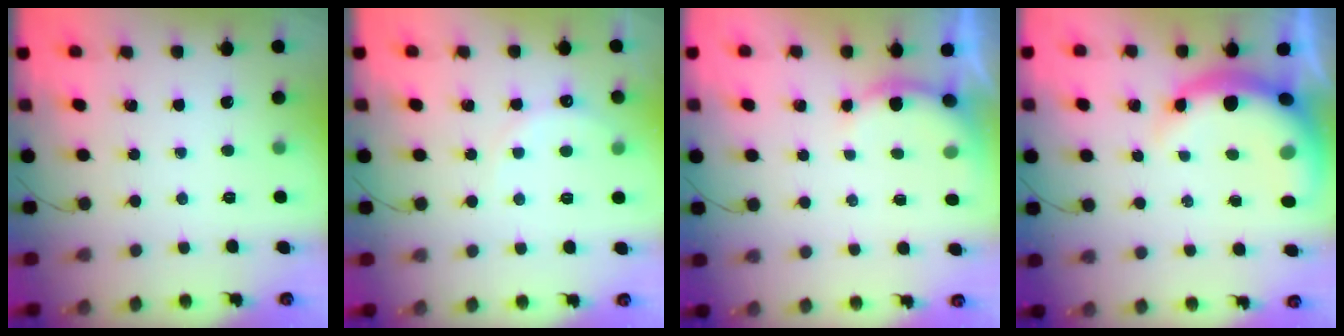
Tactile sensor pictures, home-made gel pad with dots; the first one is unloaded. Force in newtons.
{"total": 7.2, "press": 7.0, "slide": 1.6}
{"total": 5.2, "press": 5.2, "slide": 0.5}
{"total": 10.5, "press": 10.2, "slide": 2.6}